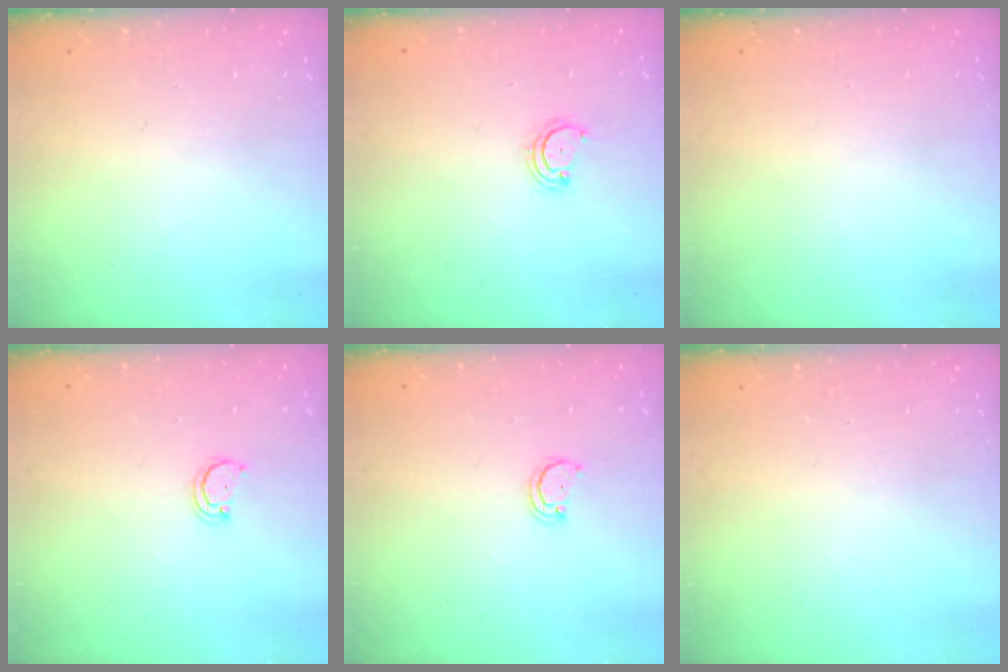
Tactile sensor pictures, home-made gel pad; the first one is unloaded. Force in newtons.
{"total": 2.9, "press": 2.9, "slide": 0.3}
{"total": 0.0}
{"total": 2.1, "press": 2.1, "slide": 0.2}
{"total": 2.1, "press": 2.1, "slide": 0.2}
{"total": 0.0}